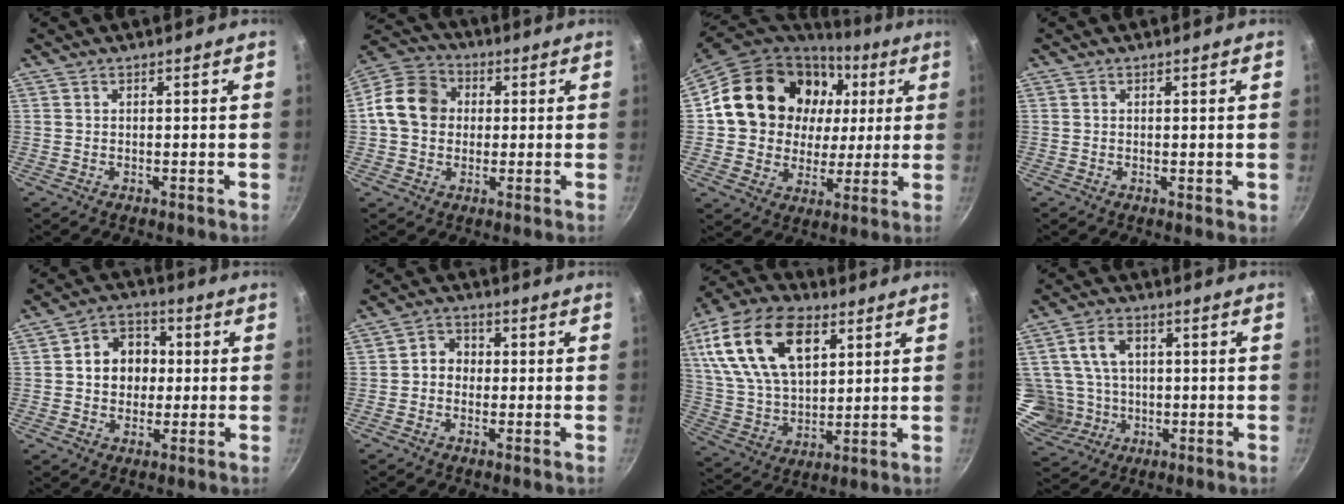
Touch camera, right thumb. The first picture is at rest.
{"total": 11.5, "force": [0.8, 9.7, 6.1], "torque": [-0.083, 0.021, -0.008]}
{"total": 23.0, "force": [6.1, 18.8, 11.8], "torque": [-0.188, 0.021, 0.110]}
{"total": 0.9, "force": [0.1, 0.4, 0.8], "torque": [-0.010, -0.001, 0.000]}
{"total": 9.7, "force": [0.9, 8.0, 5.4], "torque": [-0.043, 0.012, 0.004]}
{"total": 4.3, "force": [-0.2, 3.8, 2.0], "torque": [-0.007, 0.010, -0.013]}
{"total": 22.2, "force": [8.4, 13.0, 15.9], "torque": [-0.283, -0.011, 0.155]}
{"total": 10.1, "force": [-0.2, 8.9, 4.6], "torque": [-0.054, 0.002, 0.010]}